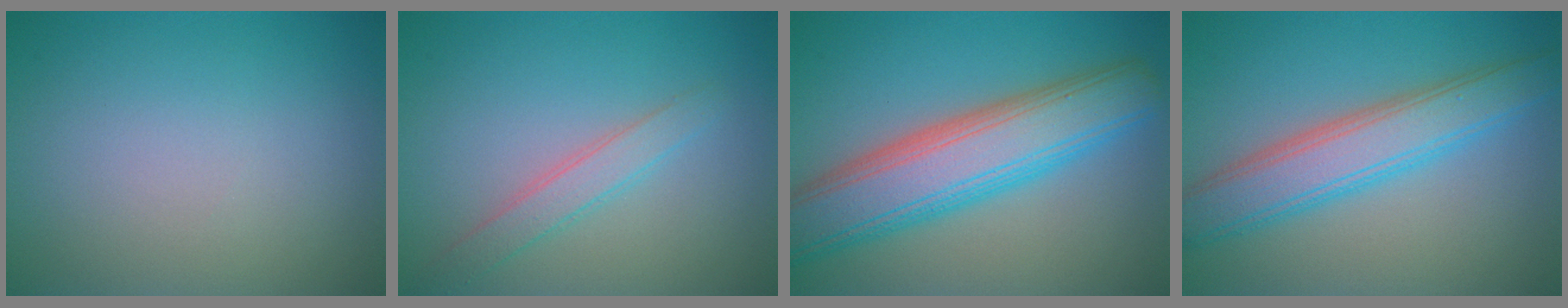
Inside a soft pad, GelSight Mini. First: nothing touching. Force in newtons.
{"total": 2.2, "press": 2.2, "slide": 0.1}
{"total": 9.1, "press": 9.1, "slide": 0.3}
{"total": 5.8, "press": 5.8, "slide": 0.2}